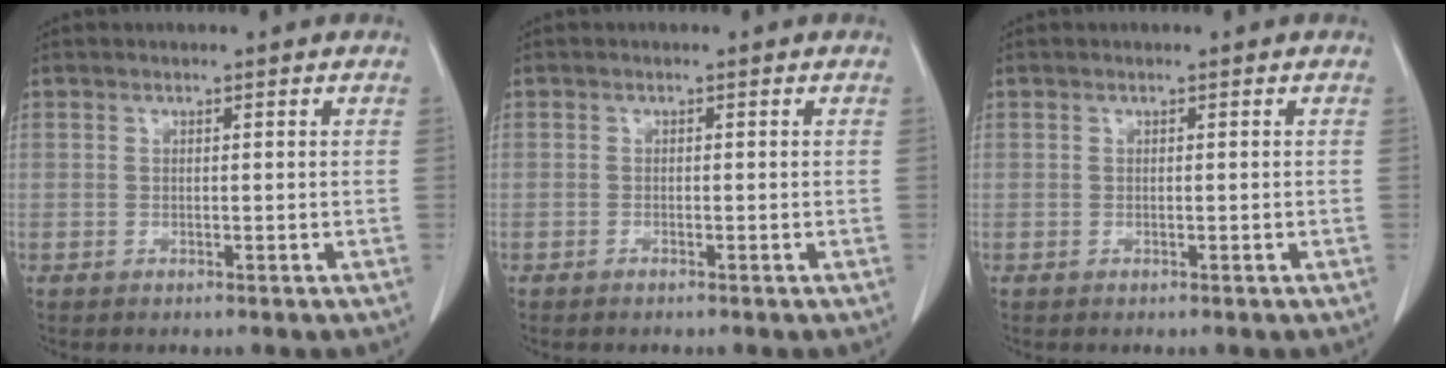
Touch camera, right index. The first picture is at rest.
{"total": 0.6, "force": [-0.5, 0.0, 0.3], "torque": [-0.012, -0.001, -0.007]}
{"total": 0.0}